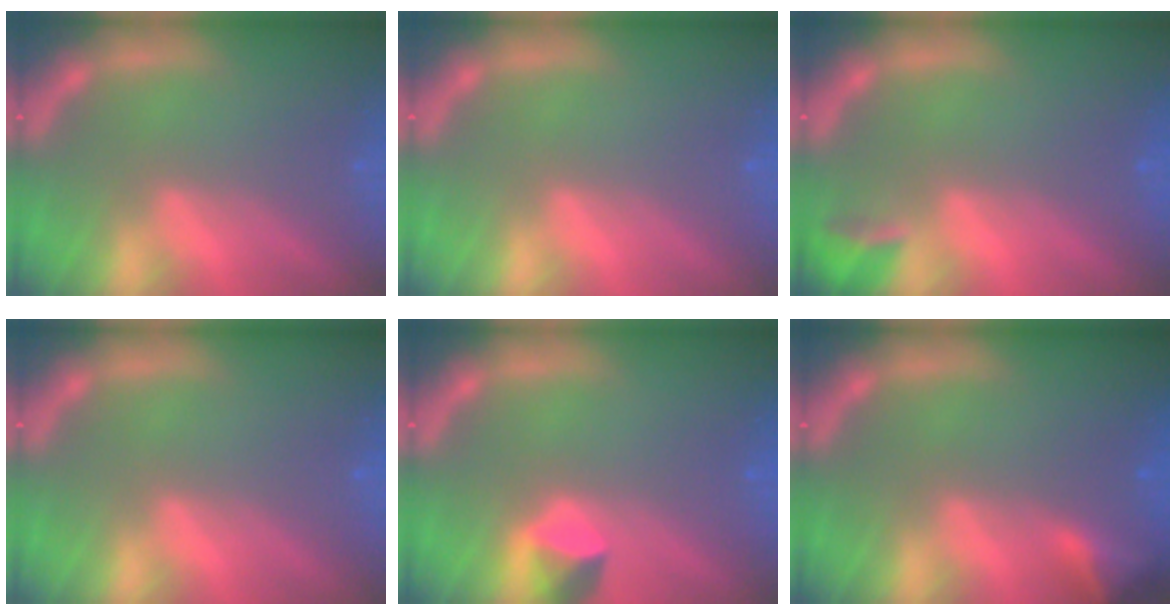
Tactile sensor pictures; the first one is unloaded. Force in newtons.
{"total": 0.0}
{"total": 1.9}
{"total": 0.0}
{"total": 1.9}
{"total": 2.9}